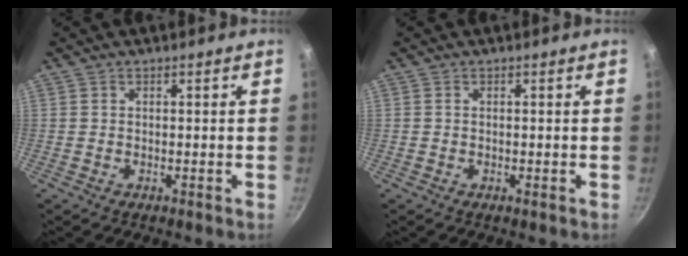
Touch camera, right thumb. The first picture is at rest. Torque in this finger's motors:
{"motor_torque": [-0.31, -0.01, -0.23, 0.10, 0.01]}